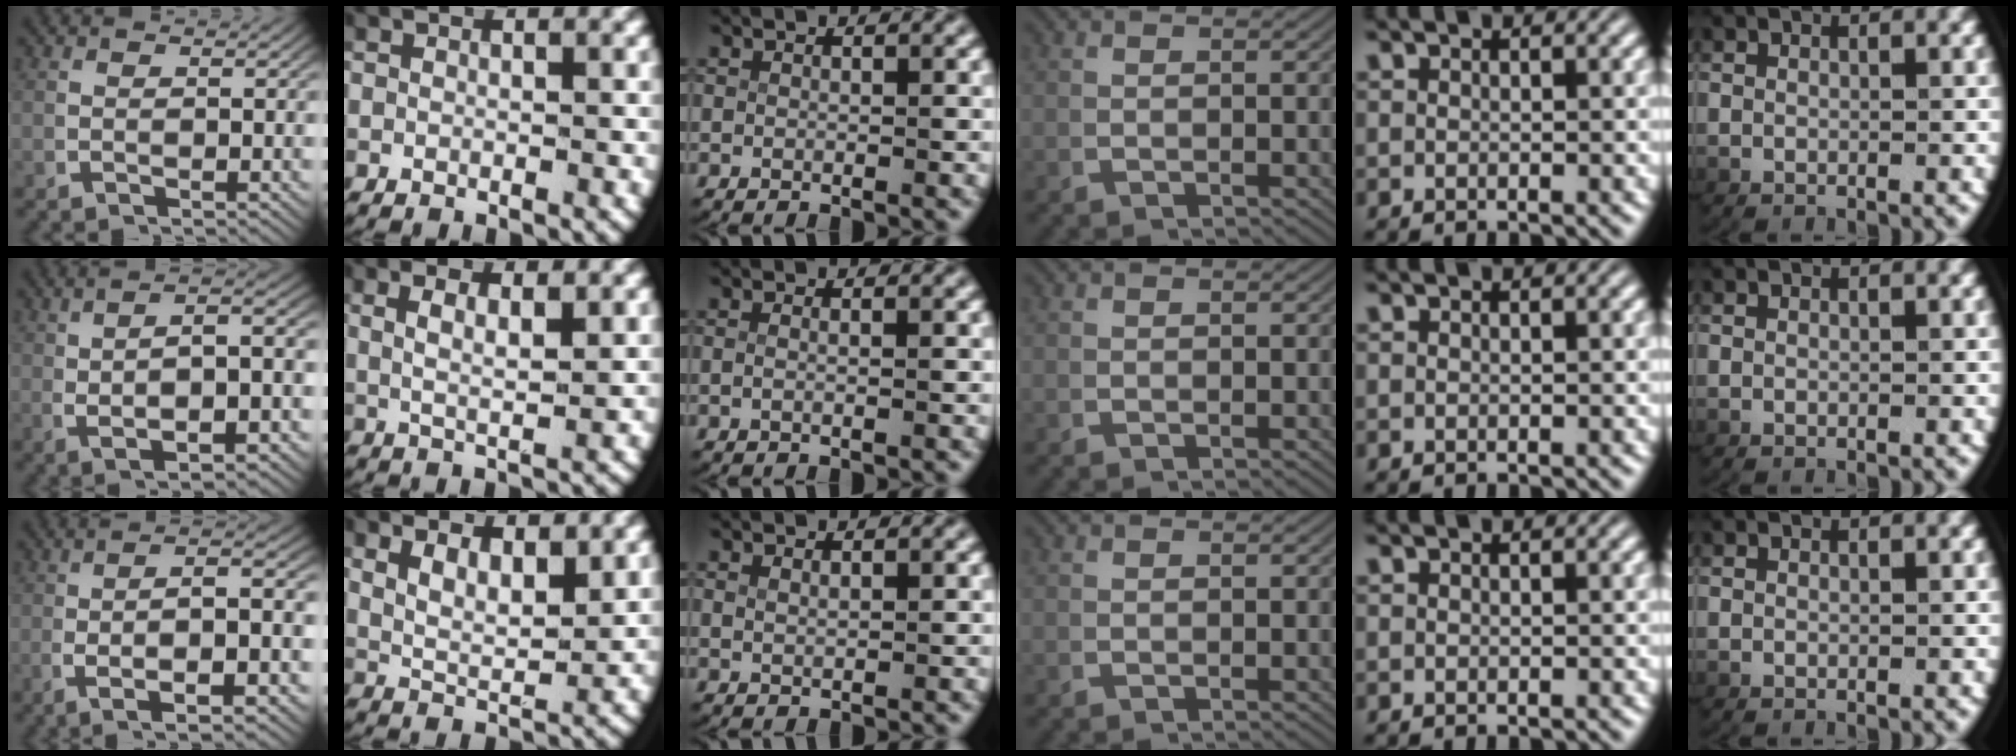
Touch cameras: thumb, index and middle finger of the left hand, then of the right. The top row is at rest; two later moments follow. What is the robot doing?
{"motion": "lift_and_place", "object": "towel"}